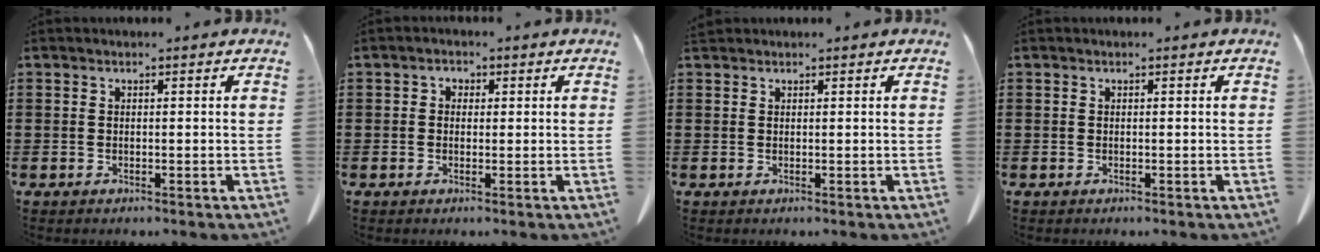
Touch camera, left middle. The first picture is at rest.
{"total": 1.2, "force": [-0.1, 1.0, 0.6], "torque": [-0.014, 0.008, -0.003]}
{"total": 0.6, "force": [0.5, 0.2, 0.1], "torque": [-0.005, 0.000, 0.011]}
{"total": 0.0}